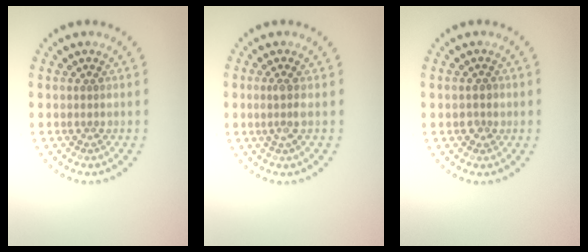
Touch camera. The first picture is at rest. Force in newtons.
{"total": 1.3, "press": 1.1, "slide": 0.8}
{"total": 1.3, "press": 1.3, "slide": 0.3}